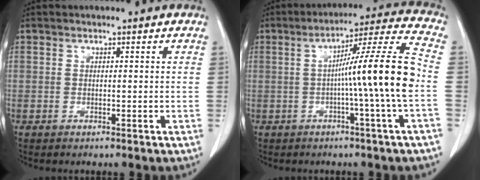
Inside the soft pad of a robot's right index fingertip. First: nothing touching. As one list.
[{"total": 12.9, "force": [-1.6, -2.2, 12.7], "torque": [-0.194, 0.010, -0.029]}]